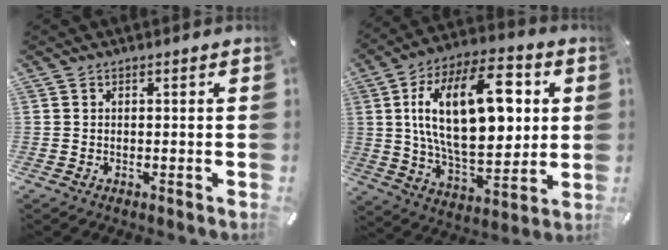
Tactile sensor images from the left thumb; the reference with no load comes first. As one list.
[{"total": 25.8, "force": [5.6, 13.7, 21.1], "torque": [-0.381, -0.003, 0.086]}]